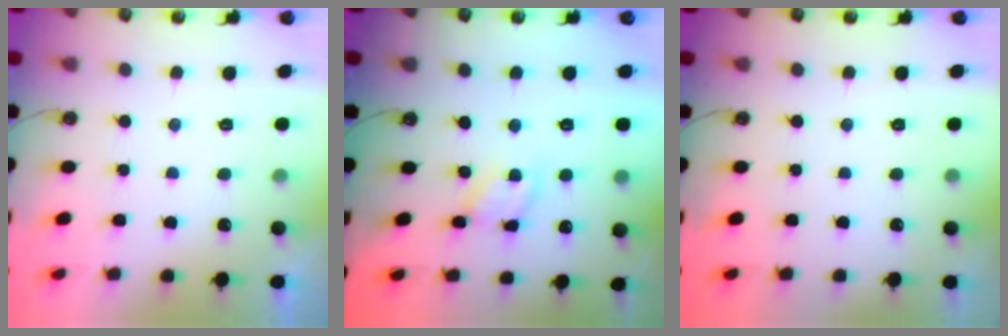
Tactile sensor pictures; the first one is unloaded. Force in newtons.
{"total": 5.2, "press": 5.2, "slide": 0.5}
{"total": 0.0}